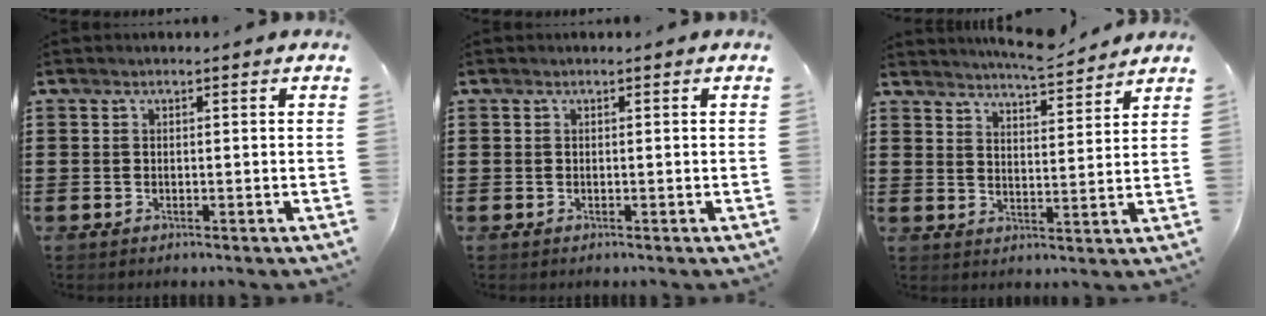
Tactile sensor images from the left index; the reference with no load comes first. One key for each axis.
{"total": 0.0}
{"total": 5.7, "fx": 5.5, "fy": -0.1, "fz": 1.4, "tx": -0.037, "ty": -0.026, "tz": 0.098}